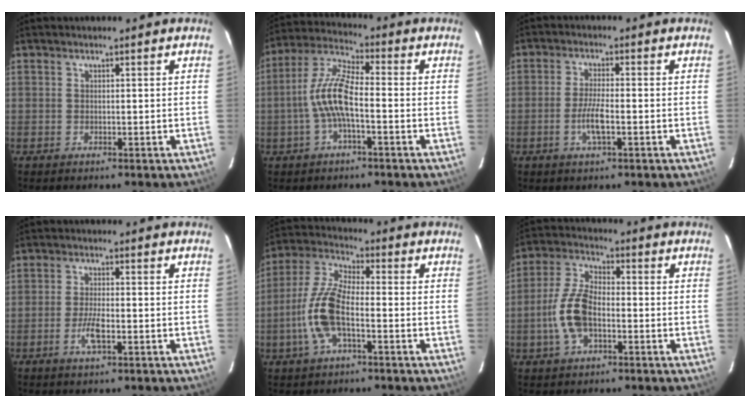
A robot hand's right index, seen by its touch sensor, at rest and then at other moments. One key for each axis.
{"total": 9.0, "fx": -2.0, "fy": 2.3, "fz": 8.4, "tx": -0.185, "ty": 0.015, "tz": -0.041}
{"total": 4.5, "fx": -1.6, "fy": 0.7, "fz": 4.2, "tx": -0.082, "ty": -0.002, "tz": -0.031}
{"total": 4.2, "fx": -1.7, "fy": 1.0, "fz": 3.7, "tx": -0.076, "ty": -0.001, "tz": -0.032}
{"total": 11.3, "fx": -3.3, "fy": 3.9, "fz": 10.1, "tx": -0.219, "ty": 0.006, "tz": -0.069}
{"total": 9.6, "fx": -2.6, "fy": 4.9, "fz": 7.8, "tx": -0.167, "ty": 0.012, "tz": -0.049}